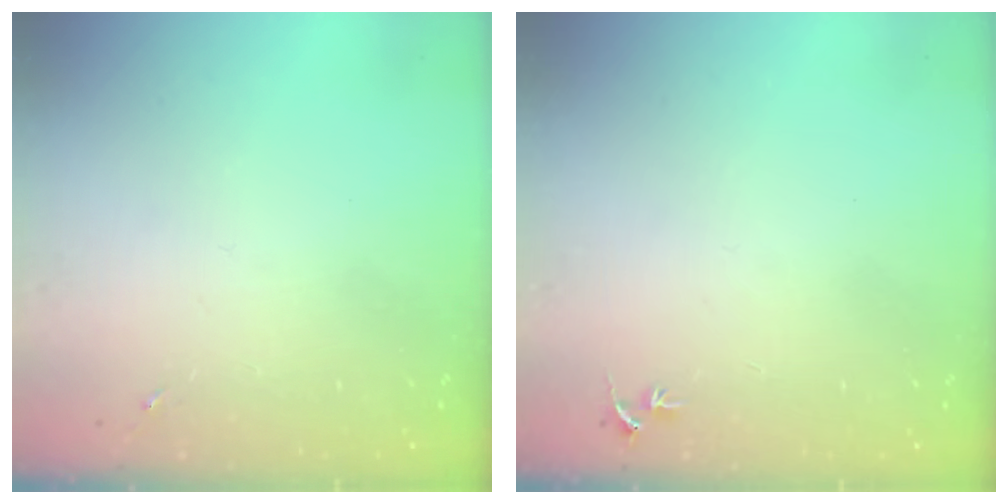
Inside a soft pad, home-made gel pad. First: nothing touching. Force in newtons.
{"total": 2.7, "press": 2.7, "slide": 0.3}